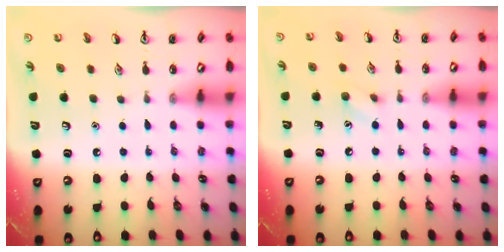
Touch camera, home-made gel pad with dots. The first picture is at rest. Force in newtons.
{"total": 5.0, "press": 4.8, "slide": 1.4}